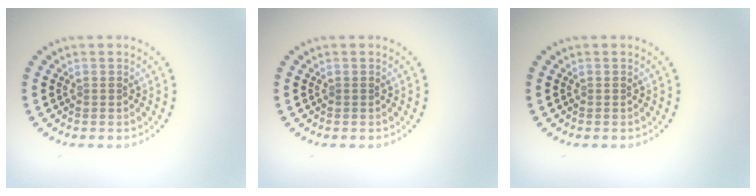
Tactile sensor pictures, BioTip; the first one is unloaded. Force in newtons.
{"total": 0.0}
{"total": 0.0}